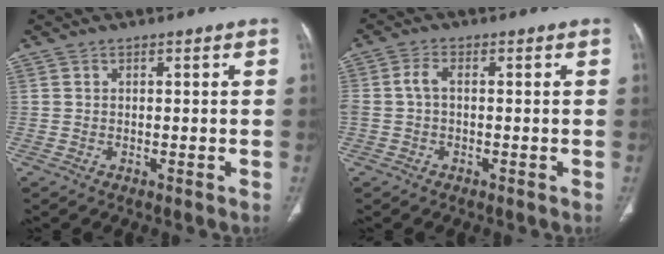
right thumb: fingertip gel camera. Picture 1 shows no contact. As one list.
[{"total": 2.8, "force": [-0.1, 1.5, 2.3], "torque": [-0.057, 0.008, -0.005]}]